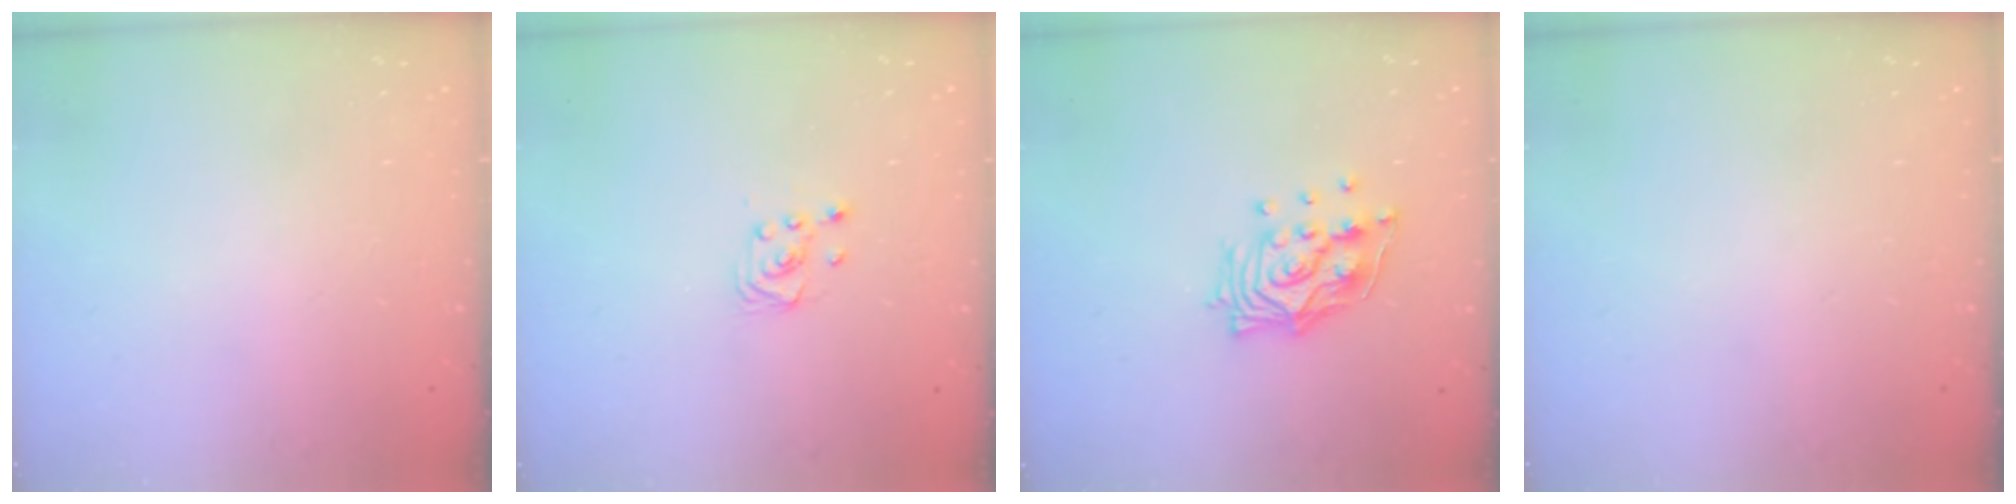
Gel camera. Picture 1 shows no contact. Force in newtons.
{"total": 2.6, "press": 2.4, "slide": 1.0}
{"total": 13.3, "press": 13.3, "slide": 1.2}
{"total": 0.0}